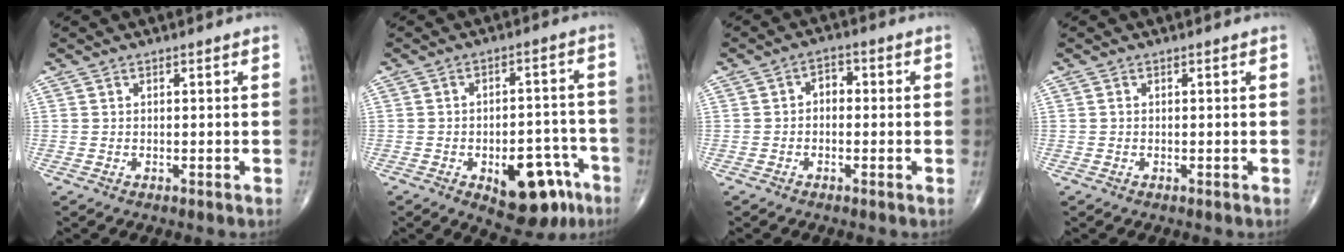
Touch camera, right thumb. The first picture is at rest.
{"total": 13.8, "force": [-6.5, 7.0, 10.0], "torque": [-0.101, 0.044, -0.078]}
{"total": 3.3, "force": [-0.4, 2.4, 2.2], "torque": [-0.015, 0.013, -0.020]}
{"total": 0.0}